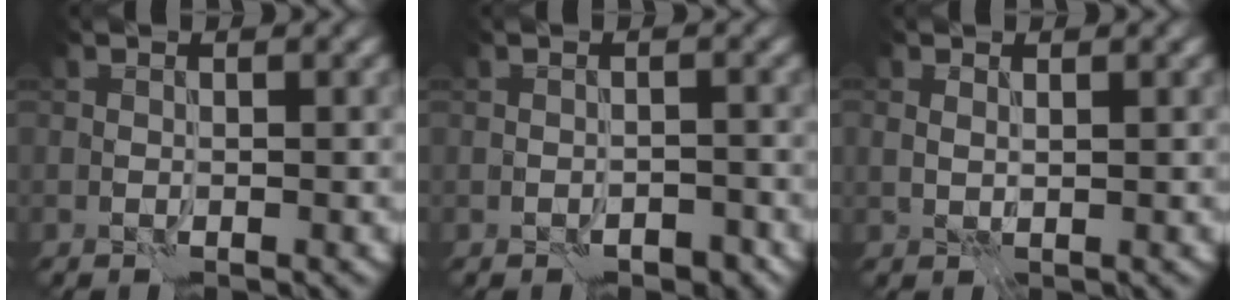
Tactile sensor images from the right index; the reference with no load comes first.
{"total": 2.0, "force": [-1.5, 1.0, 0.8], "torque": [-0.014, 0.008, -0.018]}
{"total": 0.8, "force": [0.7, 0.4, 0.2], "torque": [-0.005, -0.004, 0.014]}